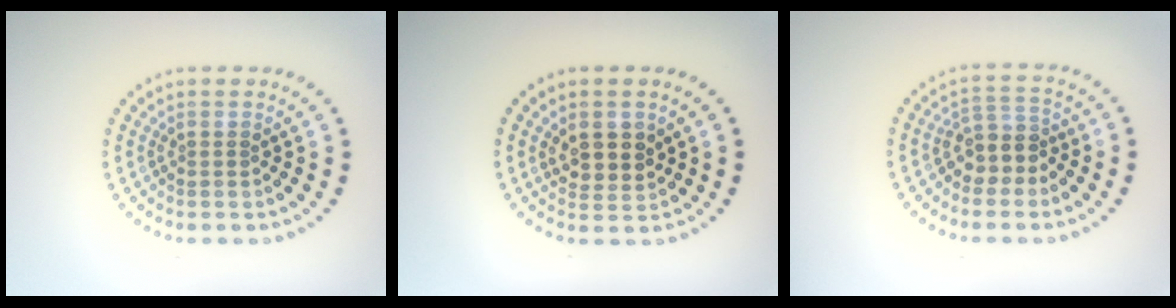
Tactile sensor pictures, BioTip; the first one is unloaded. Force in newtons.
{"total": 2.7, "press": 2.5, "slide": 1.0}
{"total": 3.0, "press": 2.5, "slide": 1.7}